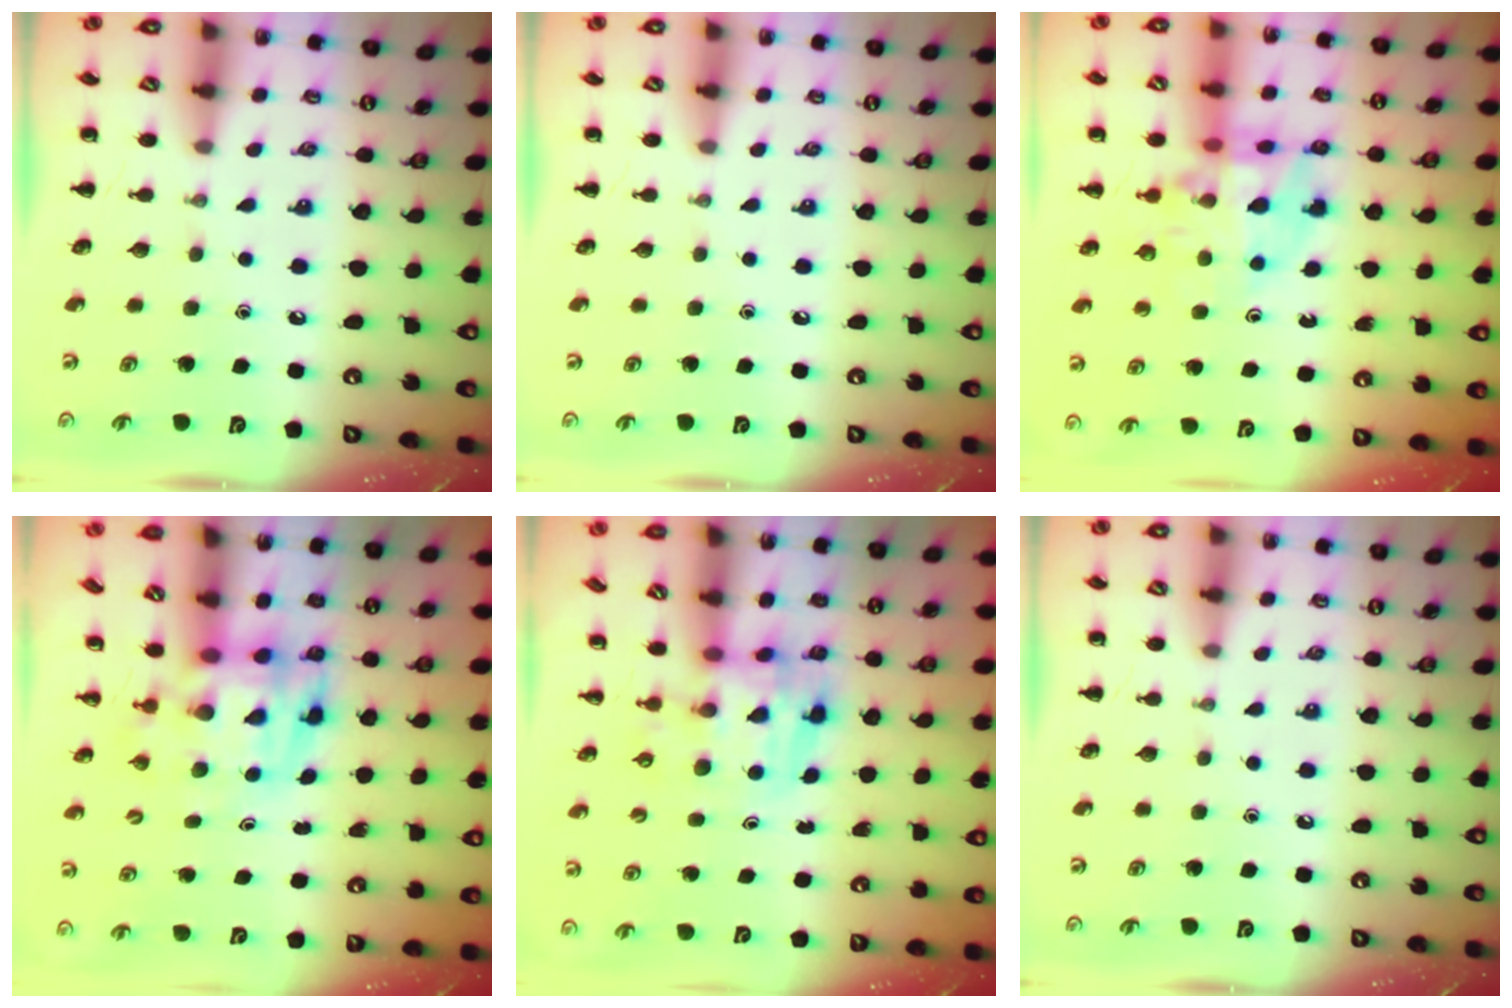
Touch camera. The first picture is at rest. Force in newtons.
{"total": 0.0}
{"total": 11.6, "press": 11.2, "slide": 3.1}
{"total": 3.6, "press": 3.5, "slide": 0.7}
{"total": 3.6, "press": 3.5, "slide": 0.6}
{"total": 0.0}